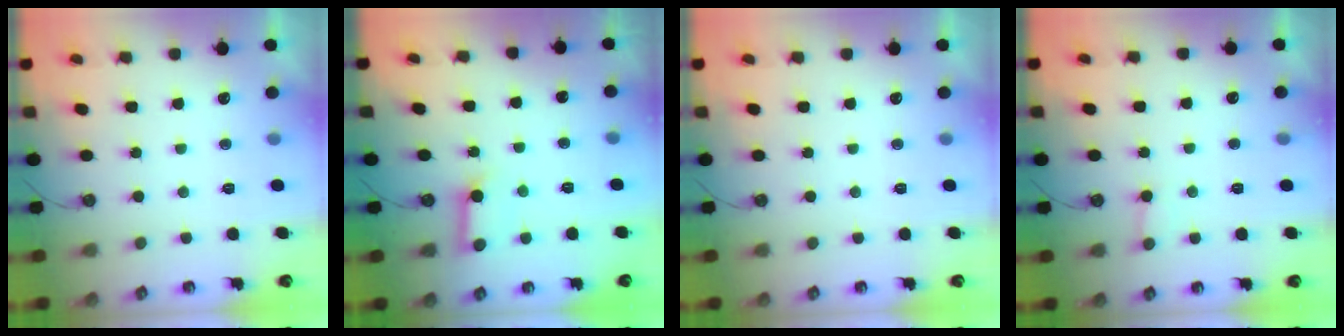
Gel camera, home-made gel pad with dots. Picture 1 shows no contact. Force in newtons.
{"total": 7.9, "press": 7.9, "slide": 0.8}
{"total": 0.0}
{"total": 5.4, "press": 5.4, "slide": 0.5}